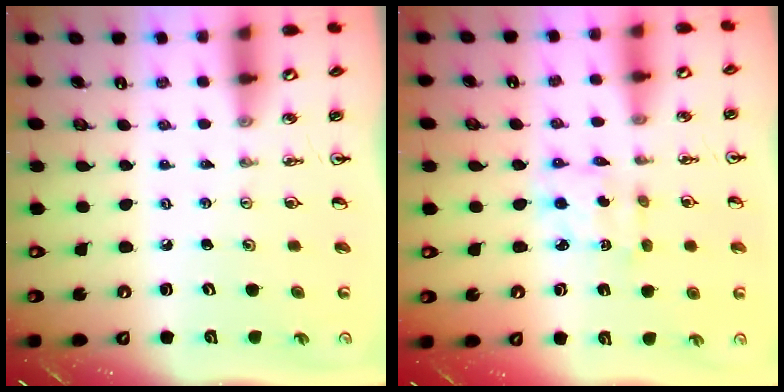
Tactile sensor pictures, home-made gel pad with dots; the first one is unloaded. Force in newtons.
{"total": 2.4, "press": 2.4, "slide": 0.2}